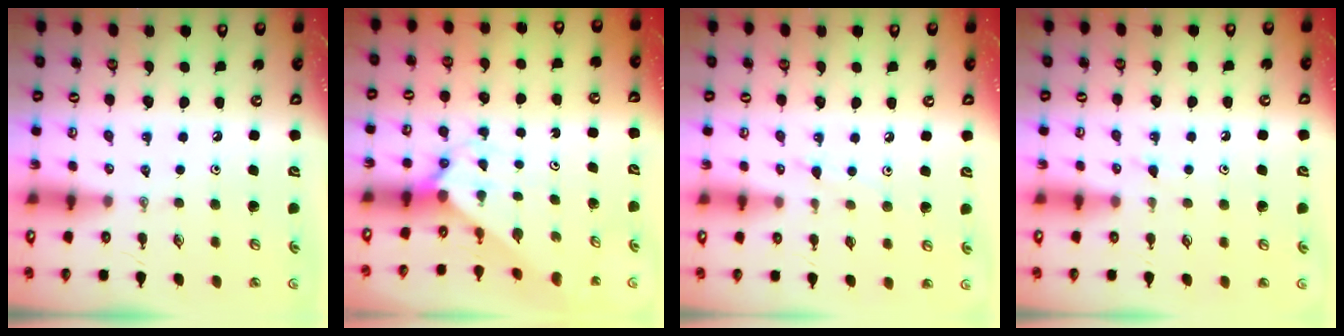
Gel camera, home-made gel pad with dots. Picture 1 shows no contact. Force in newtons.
{"total": 1.7, "press": 1.7, "slide": 0.1}
{"total": 5.9, "press": 5.8, "slide": 0.7}
{"total": 5.9, "press": 5.9, "slide": 0.6}